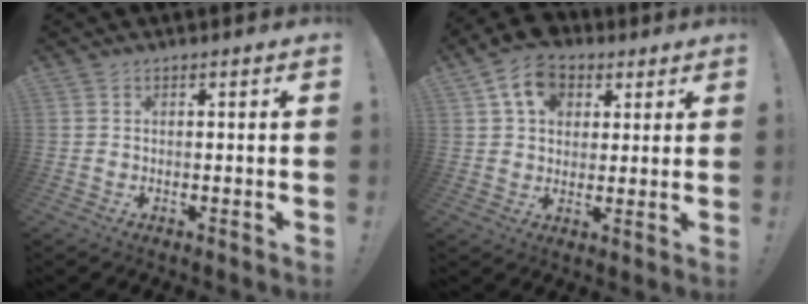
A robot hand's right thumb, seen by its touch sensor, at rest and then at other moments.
{"total": 12.4, "force": [5.4, 9.5, 5.9], "torque": [-0.090, -0.019, 0.104]}